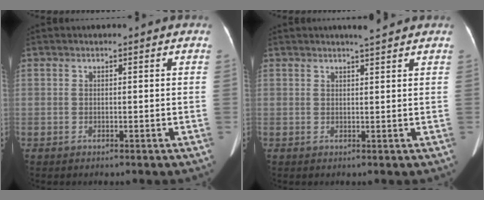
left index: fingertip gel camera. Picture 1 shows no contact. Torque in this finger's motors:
{"motor_torque": [0.17, -0.18, 0.00, 0.01]}